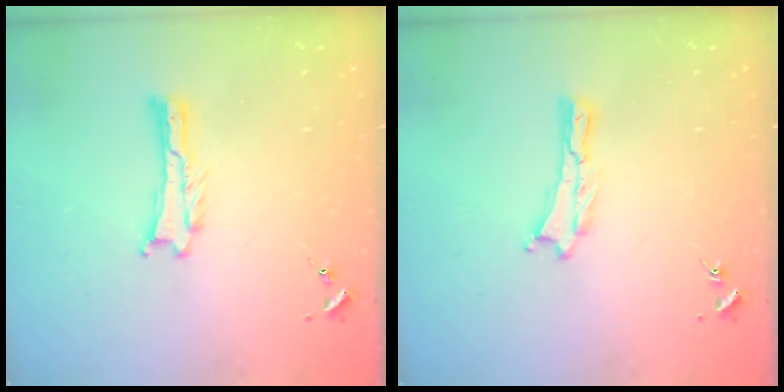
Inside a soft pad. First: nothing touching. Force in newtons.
{"total": 0.0}